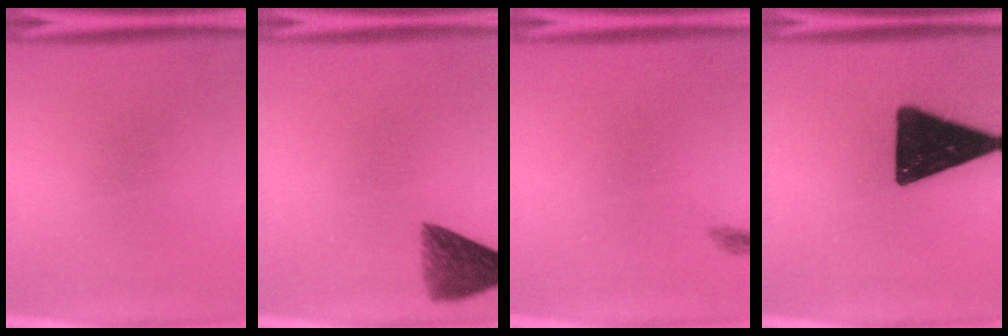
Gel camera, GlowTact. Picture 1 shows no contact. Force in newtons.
{"total": 6.3}
{"total": 0.7}
{"total": 18.7}